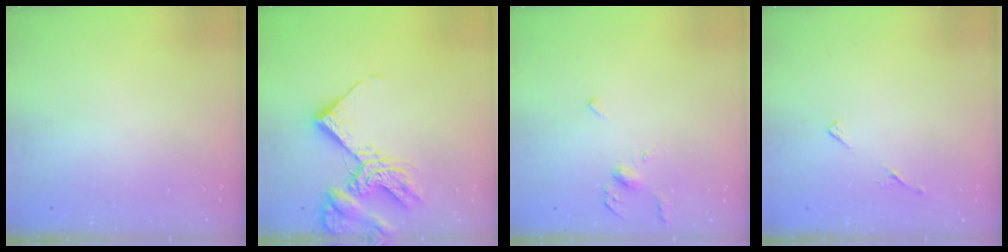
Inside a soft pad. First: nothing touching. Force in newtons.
{"total": 13.5, "press": 13.4, "slide": 1.5}
{"total": 4.3, "press": 4.3, "slide": 0.8}
{"total": 6.6, "press": 6.6, "slide": 0.8}